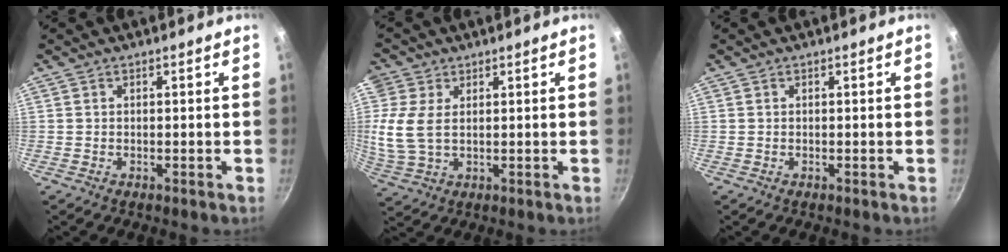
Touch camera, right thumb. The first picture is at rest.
{"total": 8.6, "force": [1.5, 5.8, 6.2], "torque": [-0.134, -0.005, 0.031]}
{"total": 0.0}